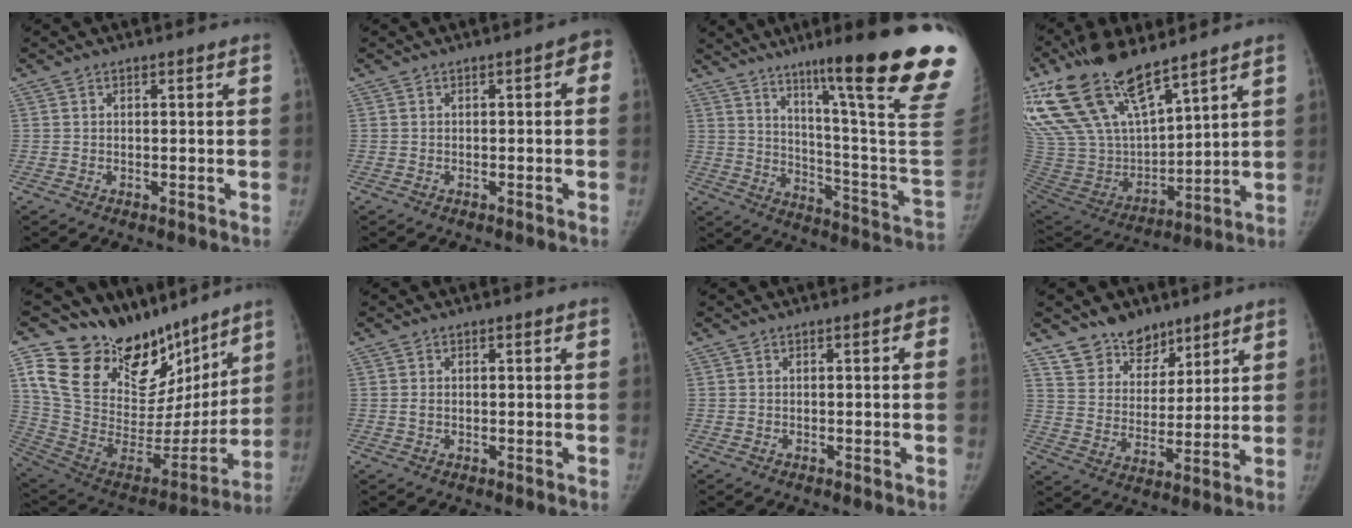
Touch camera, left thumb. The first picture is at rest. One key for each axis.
{"total": 2.7, "fx": 0.1, "fy": 1.3, "fz": 2.4, "tx": -0.015, "ty": 0.016, "tz": -0.007}
{"total": 30.5, "fx": 19.2, "fy": 1.1, "fz": 23.7, "tx": -0.270, "ty": -0.113, "tz": 0.282}
{"total": 25.1, "fx": 17.4, "fy": 9.7, "fz": 15.2, "tx": -0.285, "ty": -0.056, "tz": 0.336}
{"total": 27.7, "fx": 19.8, "fy": 15.0, "fz": 12.2, "tx": -0.152, "ty": -0.086, "tz": 0.334}
{"total": 0.8, "fx": 0.2, "fy": 0.6, "fz": 0.5, "tx": -0.009, "ty": 0.000, "tz": 0.006}
{"total": 1.3, "fx": 0.1, "fy": 0.6, "fz": 1.2, "tx": -0.004, "ty": 0.004, "tz": -0.003}
{"total": 10.6, "fx": 8.2, "fy": 6.4, "fz": 2.4, "tx": 0.008, "ty": -0.059, "tz": 0.152}